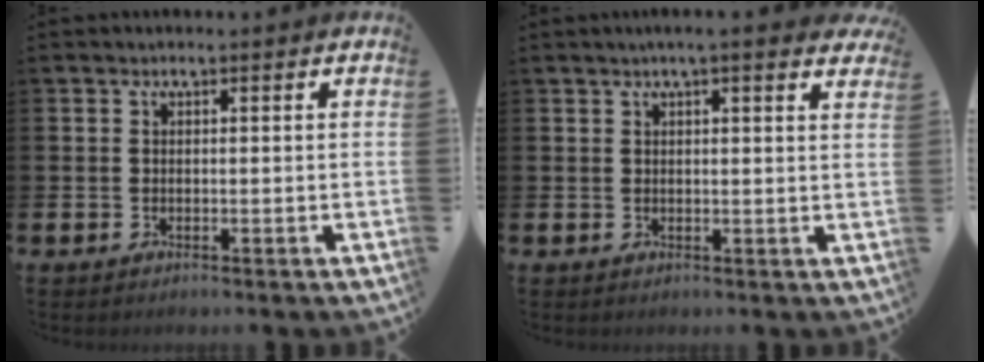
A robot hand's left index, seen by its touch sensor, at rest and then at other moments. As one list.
[{"total": 2.5, "force": [2.2, -0.1, 1.1], "torque": [-0.015, -0.009, 0.036]}]